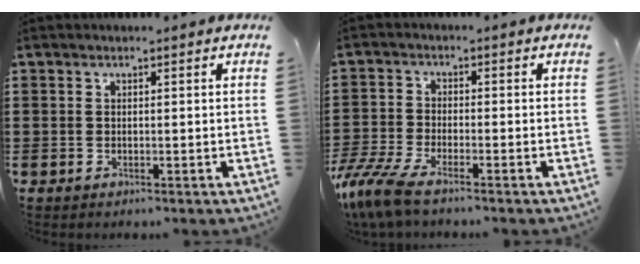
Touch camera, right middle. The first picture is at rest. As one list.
[{"total": 6.0, "force": [-4.8, 1.1, 3.5], "torque": [-0.105, -0.020, -0.104]}]